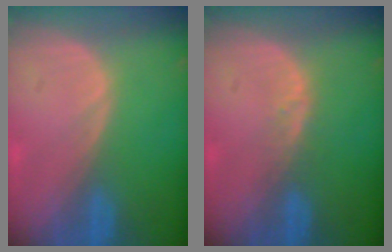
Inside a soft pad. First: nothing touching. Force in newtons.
{"total": 1.7, "press": 1.7, "slide": 0.1}